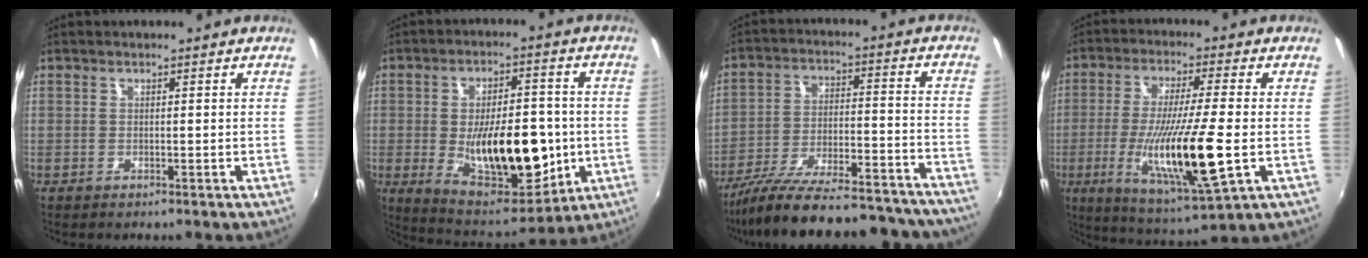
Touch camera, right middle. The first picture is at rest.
{"total": 17.5, "force": [-2.6, 7.7, 15.5], "torque": [-0.245, -0.015, -0.020]}
{"total": 29.4, "force": [-26.1, 5.8, 12.2], "torque": [-0.208, -0.029, -0.355]}
{"total": 17.1, "force": [-3.5, 1.7, 16.7], "torque": [-0.316, -0.036, -0.058]}